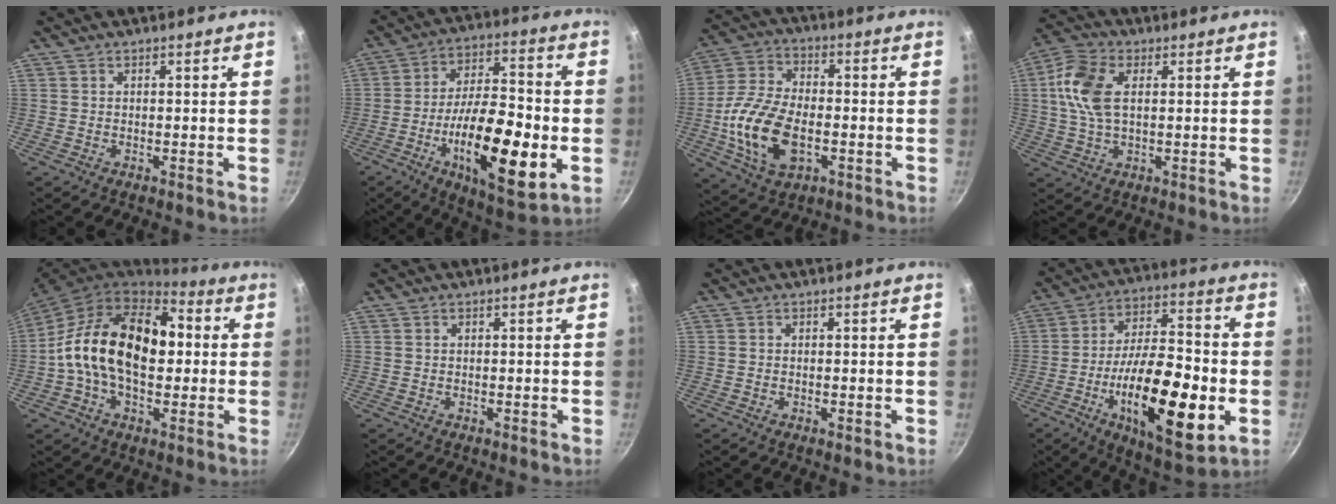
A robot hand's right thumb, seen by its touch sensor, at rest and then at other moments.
{"total": 22.2, "force": [-5.9, 8.3, 19.8], "torque": [-0.313, 0.018, -0.094]}
{"total": 15.6, "force": [-3.4, 9.1, 12.2], "torque": [-0.235, 0.020, -0.066]}
{"total": 10.3, "force": [1.9, 5.8, 8.3], "torque": [-0.167, 0.016, 0.028]}
{"total": 20.8, "force": [1.0, 13.4, 15.9], "torque": [-0.232, 0.031, -0.001]}
{"total": 0.0}
{"total": 0.5, "force": [-0.2, 0.3, 0.4], "torque": [-0.007, 0.001, -0.003]}
{"total": 24.3, "force": [-6.4, 9.3, 21.5], "torque": [-0.337, 0.020, -0.100]}